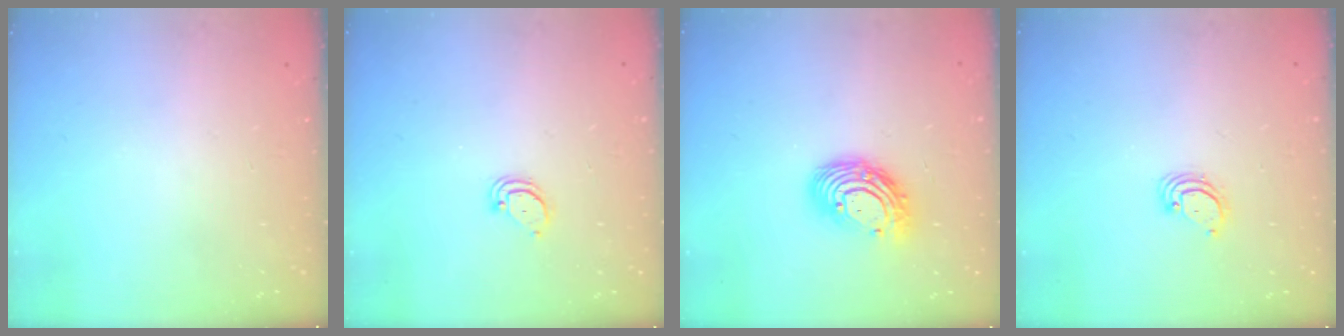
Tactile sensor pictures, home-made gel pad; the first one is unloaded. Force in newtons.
{"total": 2.6, "press": 2.6, "slide": 0.2}
{"total": 12.1, "press": 12.0, "slide": 1.1}
{"total": 3.4, "press": 3.4, "slide": 0.1}